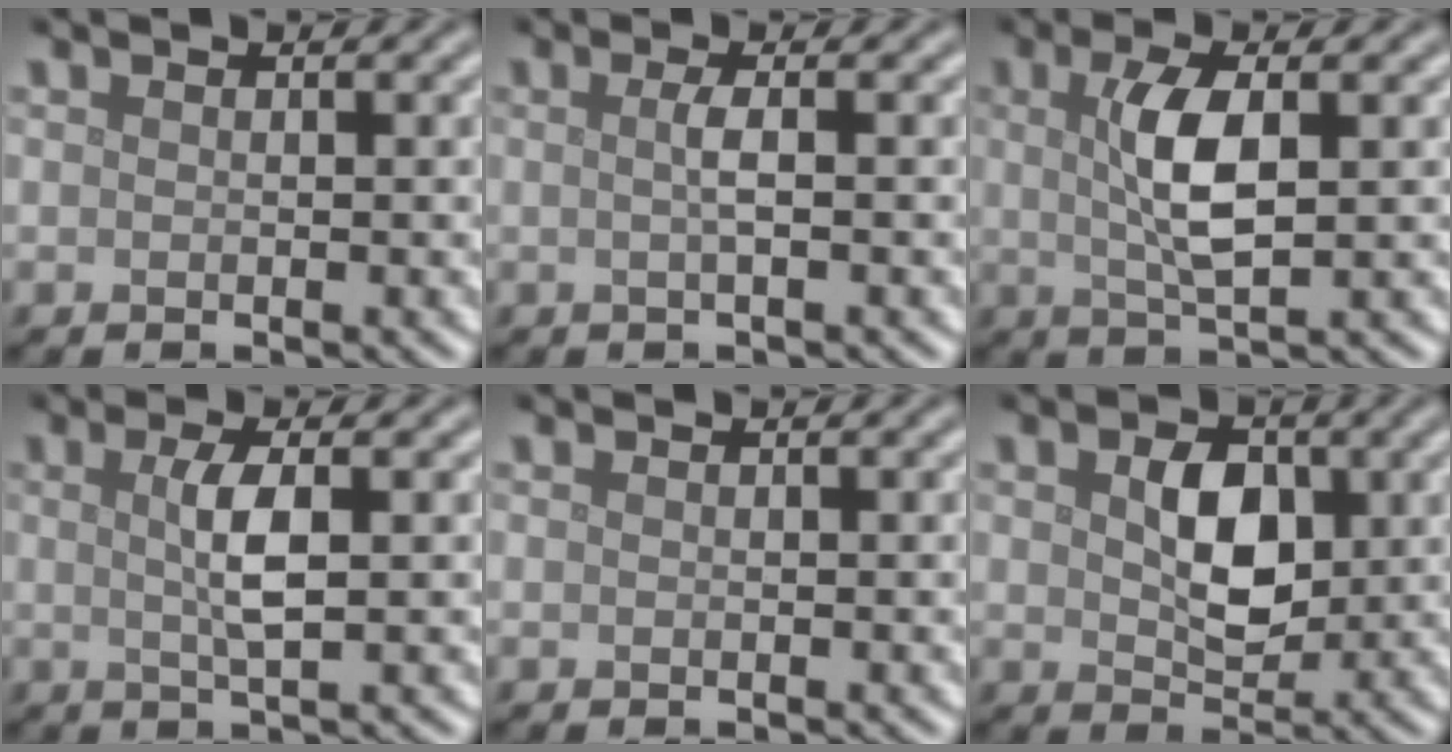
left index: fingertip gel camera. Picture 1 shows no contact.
{"total": 1.5, "force": [0.0, 0.3, 1.5], "torque": [-0.028, 0.002, -0.003]}
{"total": 4.5, "force": [0.7, 1.3, 4.2], "torque": [-0.089, 0.003, 0.013]}
{"total": 2.9, "force": [0.4, 0.5, 2.9], "torque": [-0.057, 0.003, 0.006]}
{"total": 0.0}
{"total": 4.3, "force": [0.7, 2.8, 3.3], "torque": [-0.063, -0.002, 0.013]}